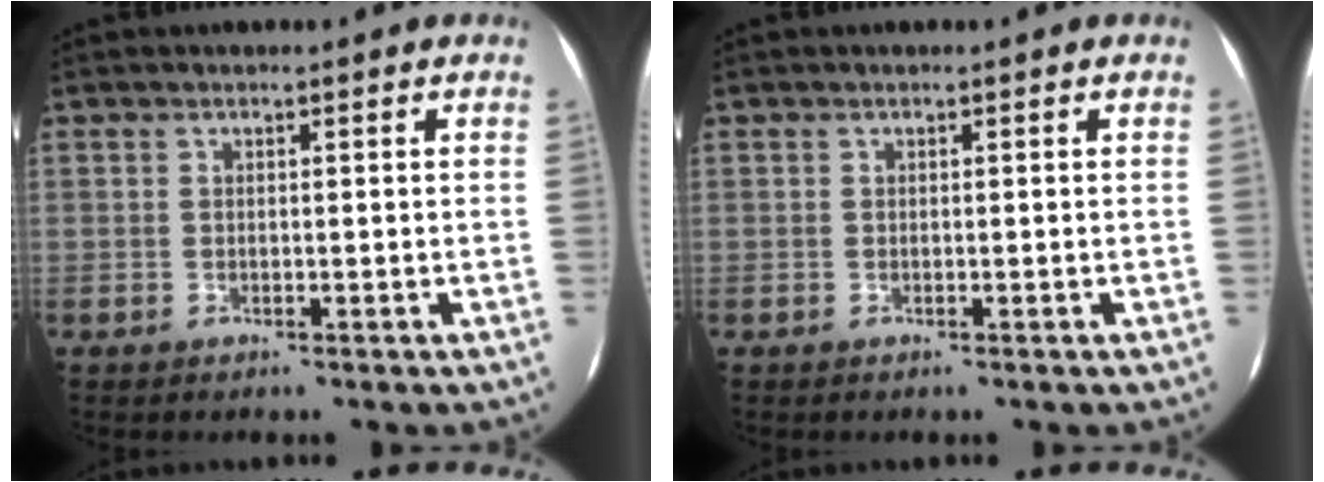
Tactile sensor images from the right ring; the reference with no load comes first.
{"total": 0.0}